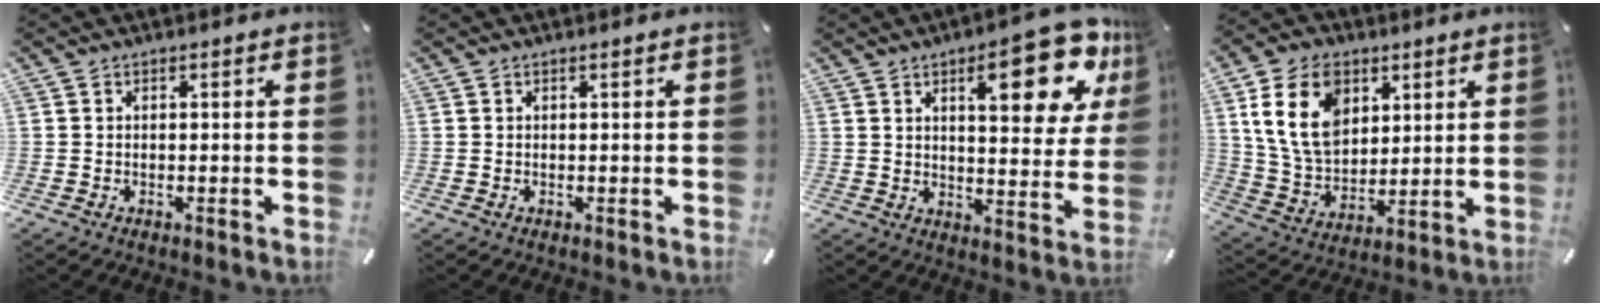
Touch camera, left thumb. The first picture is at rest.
{"total": 0.0}
{"total": 18.5, "force": [9.4, 6.6, 14.5], "torque": [-0.184, -0.052, 0.140]}
{"total": 15.0, "force": [6.2, 10.7, 8.4], "torque": [-0.190, -0.010, 0.117]}